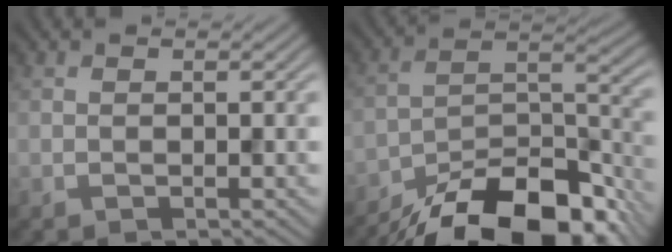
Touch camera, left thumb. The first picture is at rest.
{"total": 18.4, "force": [-14.7, 6.4, 9.0], "torque": [-0.174, -0.032, -0.215]}